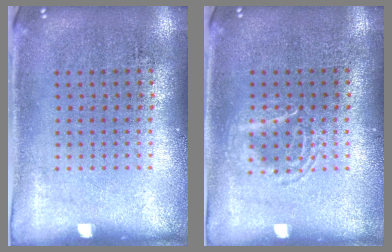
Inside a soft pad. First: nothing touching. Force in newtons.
{"total": 1.6, "press": 1.6, "slide": 0.2}